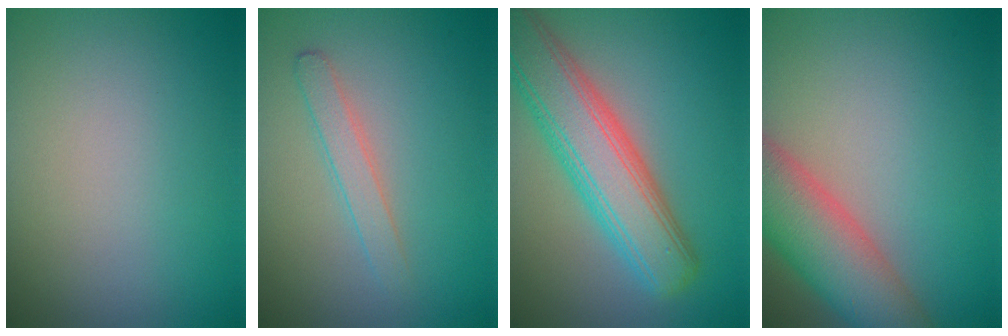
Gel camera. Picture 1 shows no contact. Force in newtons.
{"total": 1.7, "press": 1.7, "slide": 0.1}
{"total": 7.8, "press": 7.8, "slide": 0.4}
{"total": 7.5, "press": 7.5, "slide": 0.5}